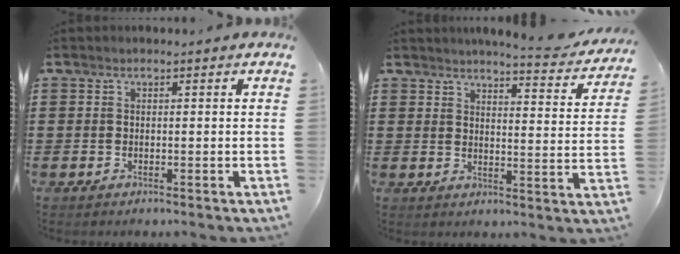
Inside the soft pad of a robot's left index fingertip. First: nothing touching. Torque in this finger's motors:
{"motor_torque": [2.14, 0.00, 0.34, 0.08]}